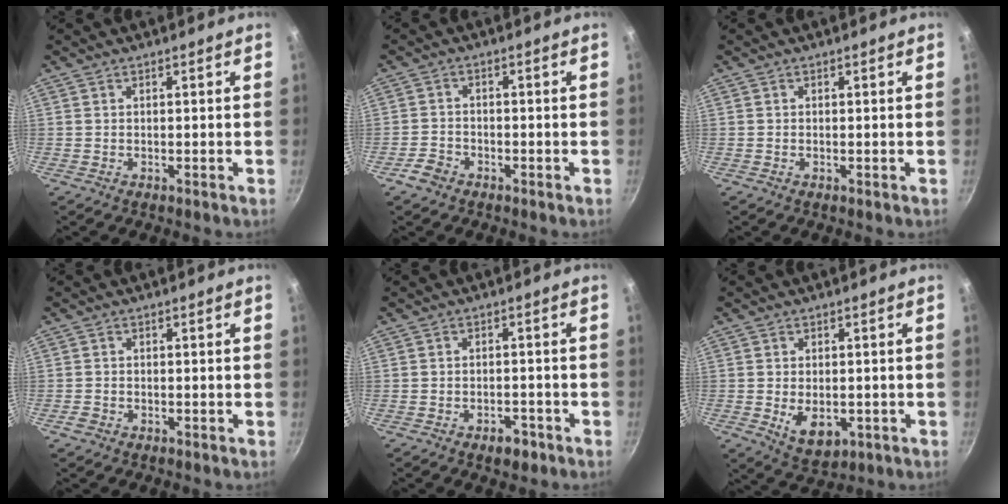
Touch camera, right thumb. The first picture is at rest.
{"total": 3.4, "force": [-2.3, 2.2, 1.2], "torque": [-0.023, 0.025, -0.043]}
{"total": 0.0}
{"total": 1.6, "force": [-0.9, 1.2, 0.6], "torque": [-0.012, 0.005, -0.015]}
{"total": 3.9, "force": [-2.3, 2.2, 2.1], "torque": [-0.020, 0.021, -0.026]}
{"total": 7.3, "force": [-1.4, 4.8, 5.4], "torque": [-0.070, -0.008, -0.007]}